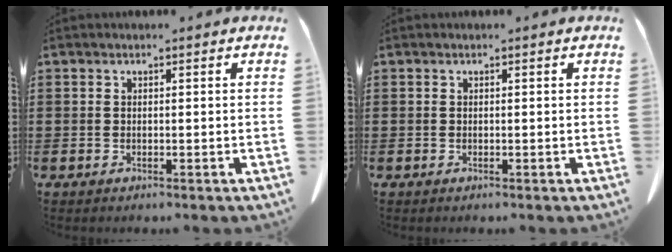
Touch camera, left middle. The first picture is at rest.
{"total": 0.0}